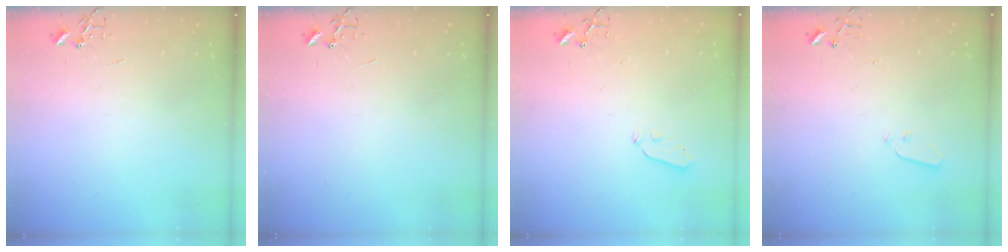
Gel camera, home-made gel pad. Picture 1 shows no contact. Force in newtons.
{"total": 0.0}
{"total": 3.1, "press": 3.0, "slide": 0.4}
{"total": 3.0, "press": 2.9, "slide": 0.3}